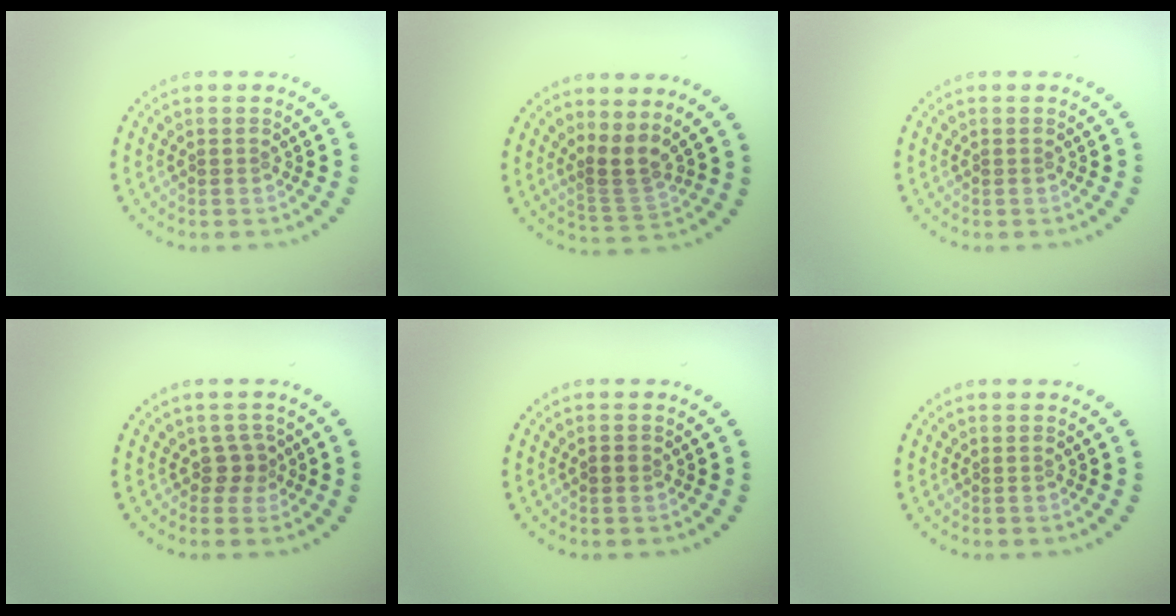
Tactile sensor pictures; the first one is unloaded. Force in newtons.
{"total": 2.5, "press": 1.6, "slide": 1.9}
{"total": 0.0}
{"total": 1.9, "press": 1.3, "slide": 1.3}
{"total": 0.8, "press": 0.7, "slide": 0.4}
{"total": 0.0}